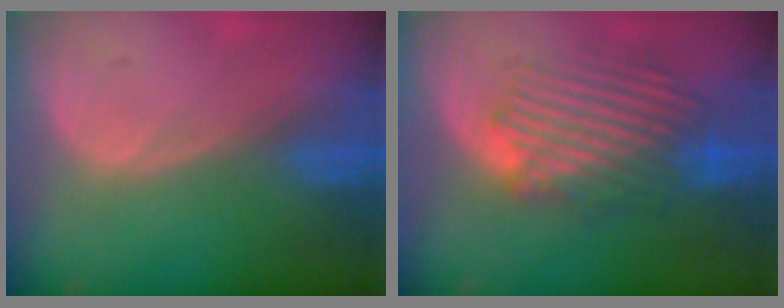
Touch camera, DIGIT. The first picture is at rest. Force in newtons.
{"total": 8.5, "press": 8.1, "slide": 2.6}